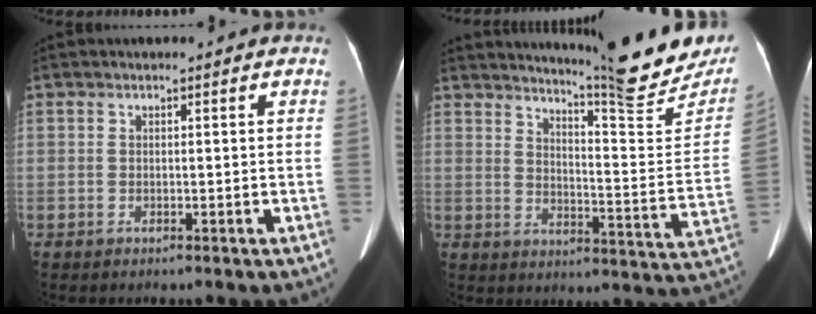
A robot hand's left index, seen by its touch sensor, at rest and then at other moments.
{"total": 19.1, "force": [17.5, 0.8, 7.6], "torque": [-0.110, -0.084, 0.216]}